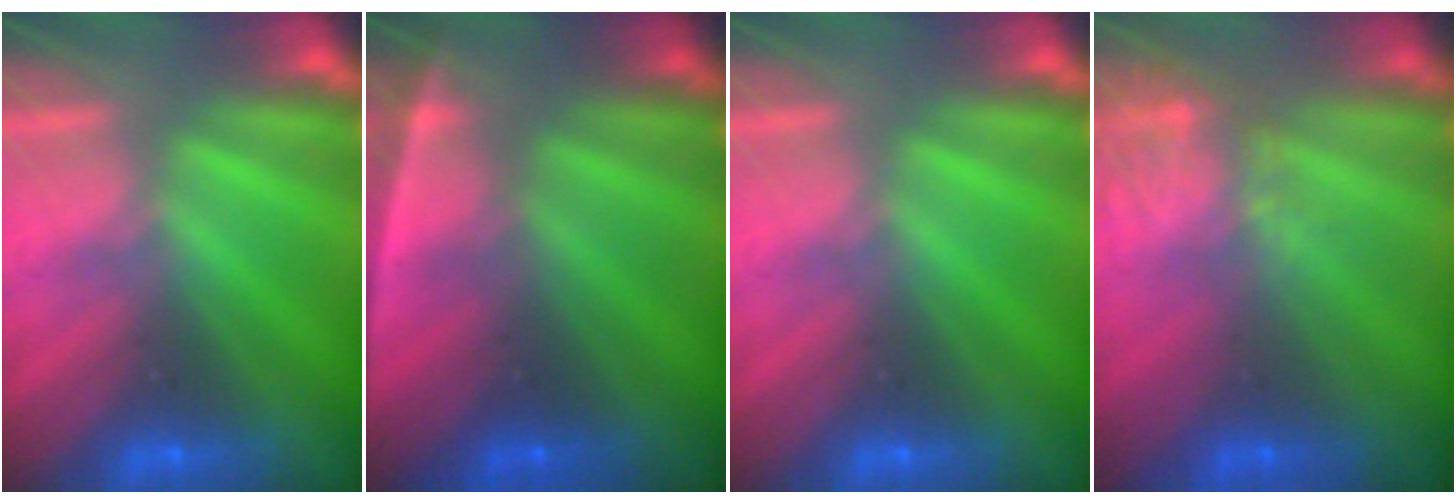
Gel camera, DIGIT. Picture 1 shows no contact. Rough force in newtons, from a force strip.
{"total": 2.6}
{"total": 0.0}
{"total": 4.7}